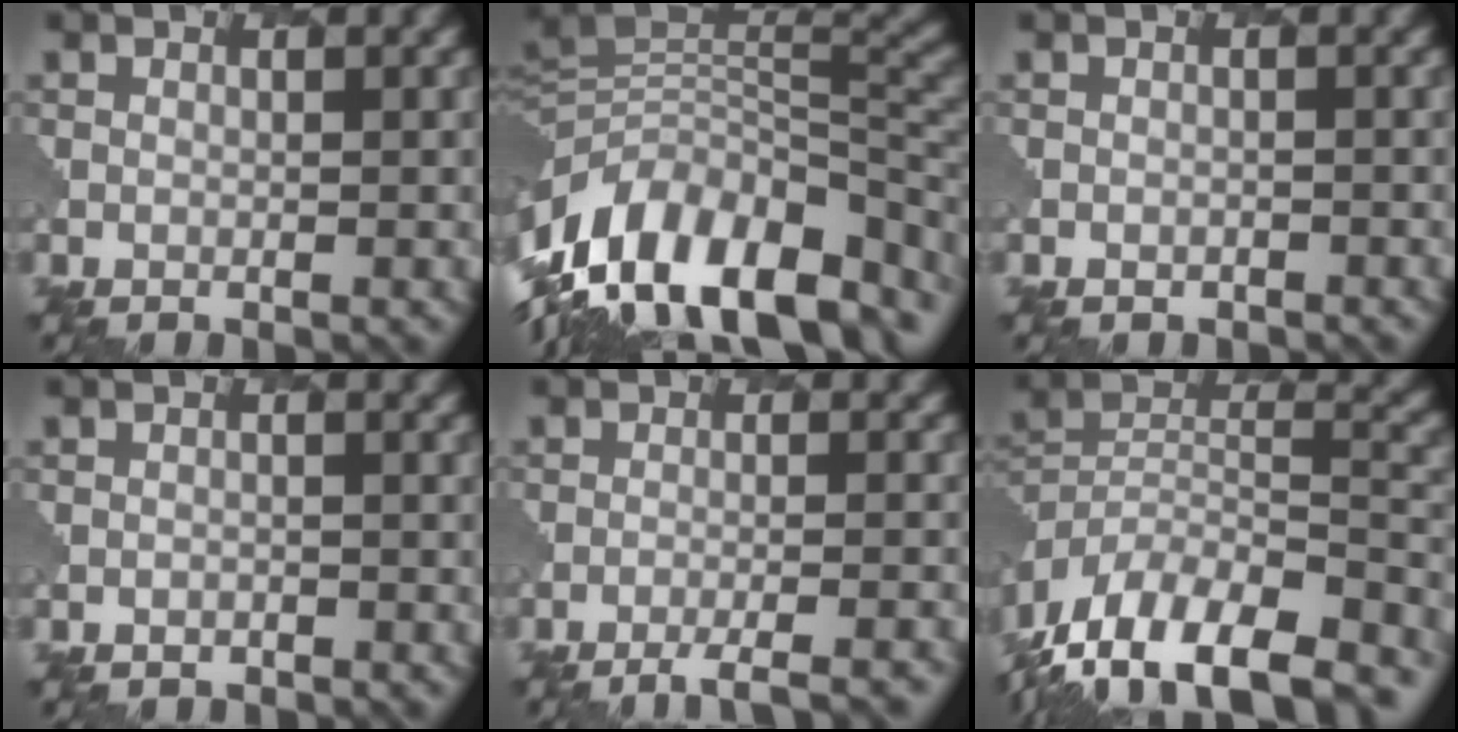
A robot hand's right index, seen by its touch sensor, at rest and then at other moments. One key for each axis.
{"total": 14.5, "fx": -5.5, "fy": 8.0, "fz": 10.9, "tx": -0.190, "ty": 0.012, "tz": -0.105}
{"total": 1.2, "fx": -0.9, "fy": 0.8, "fz": 0.0, "tx": 0.001, "ty": 0.001, "tz": -0.009}
{"total": 1.1, "fx": -1.0, "fy": 0.6, "fz": -0.3, "tx": 0.006, "ty": -0.001, "tz": -0.011}
{"total": 5.4, "fx": -4.7, "fy": 1.0, "fz": 2.6, "tx": -0.028, "ty": 0.003, "tz": -0.067}
{"total": 17.5, "fx": -13.5, "fy": 7.3, "fz": 8.4, "tx": -0.164, "ty": -0.004, "tz": -0.207}